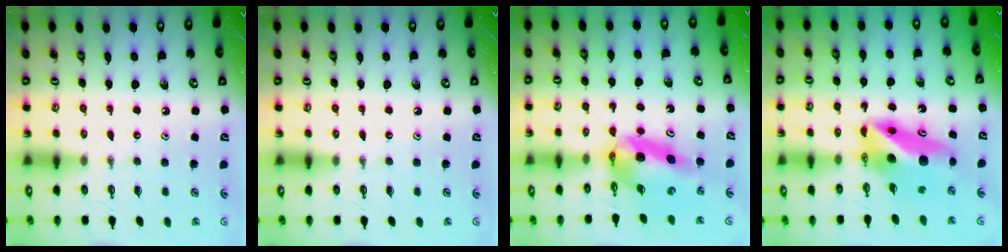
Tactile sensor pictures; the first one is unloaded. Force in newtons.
{"total": 0.0}
{"total": 9.6, "press": 9.5, "slide": 0.9}
{"total": 8.7, "press": 8.5, "slide": 1.8}